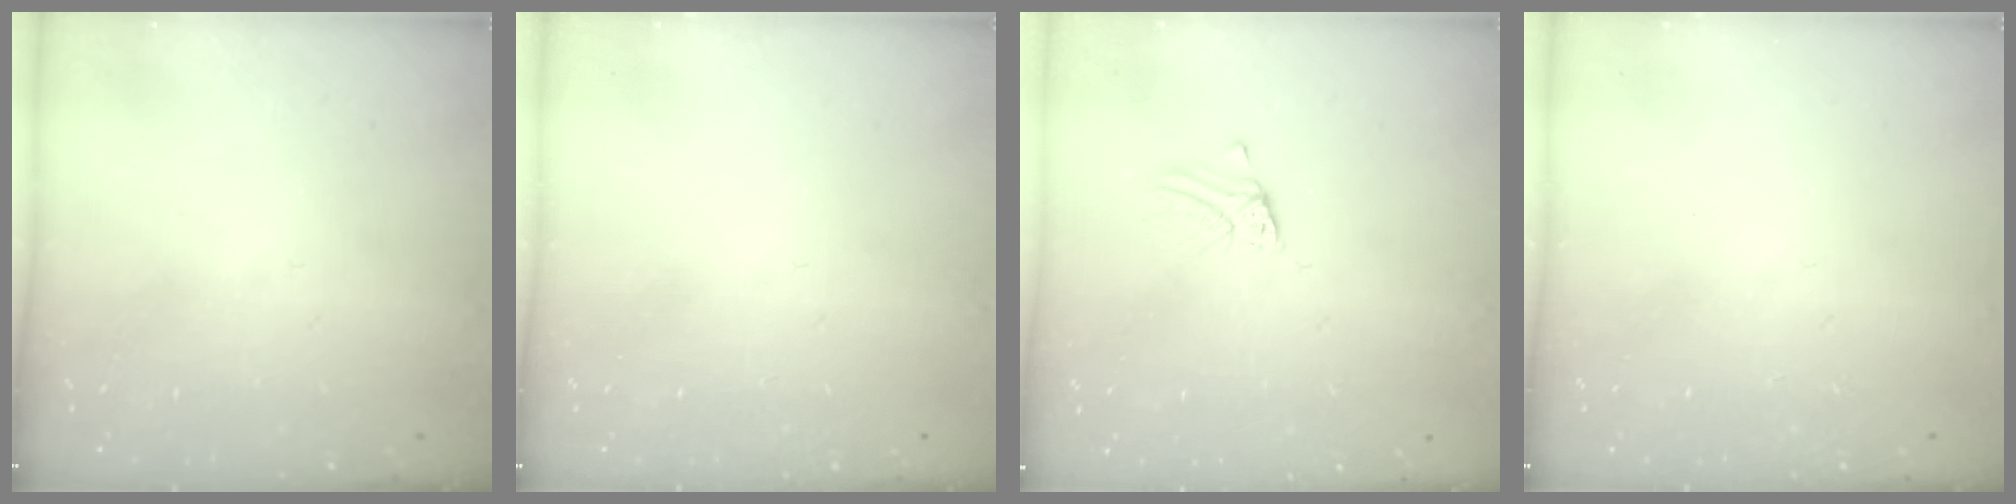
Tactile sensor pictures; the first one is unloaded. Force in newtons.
{"total": 0.0}
{"total": 2.8, "press": 2.7, "slide": 0.3}
{"total": 0.0}